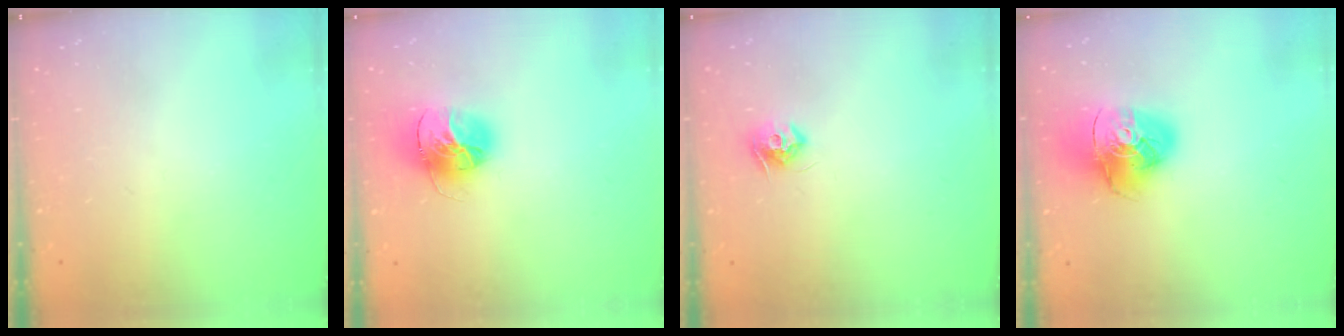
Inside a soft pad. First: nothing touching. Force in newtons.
{"total": 16.1, "press": 16.0, "slide": 1.7}
{"total": 8.2, "press": 8.2, "slide": 0.1}
{"total": 13.8, "press": 13.7, "slide": 1.4}